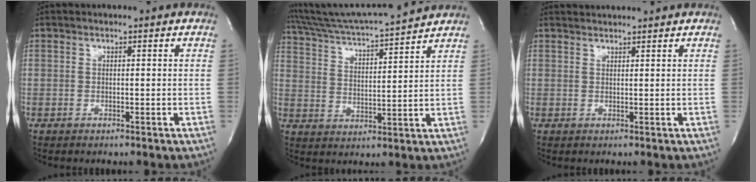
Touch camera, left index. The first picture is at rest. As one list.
[{"total": 15.8, "force": [14.8, -0.5, 5.5], "torque": [-0.107, -0.001, 0.236]}, {"total": 2.9, "force": [2.9, -0.2, 0.1], "torque": [-0.005, 0.018, 0.046]}]